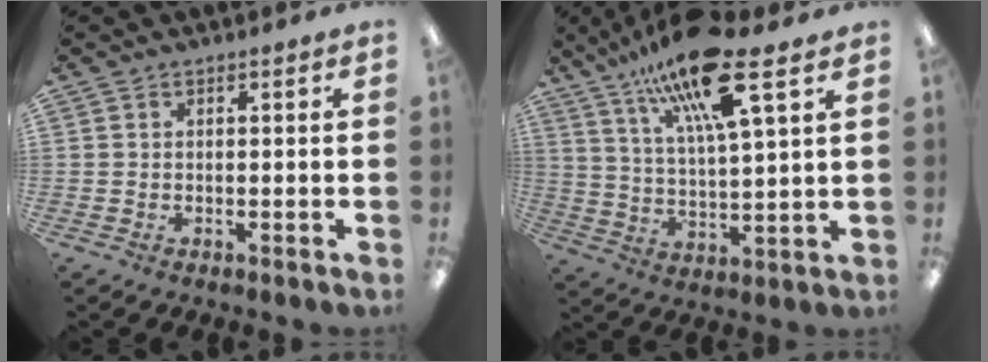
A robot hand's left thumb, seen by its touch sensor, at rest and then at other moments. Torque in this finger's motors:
{"motor_torque": [0.30, 0.34, 1.48, -1.29, 0.42]}